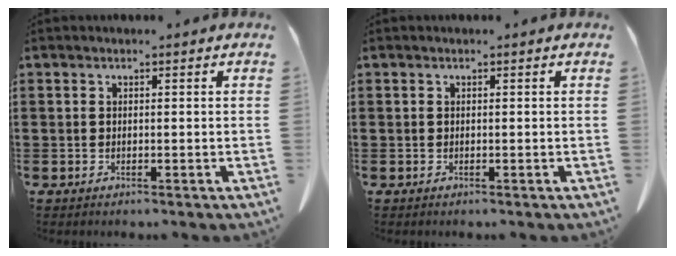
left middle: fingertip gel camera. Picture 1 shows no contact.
{"total": 0.0}